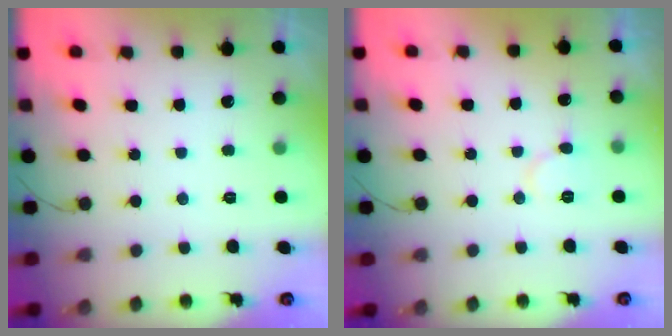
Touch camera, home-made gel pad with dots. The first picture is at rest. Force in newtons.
{"total": 7.2, "press": 7.2, "slide": 0.7}